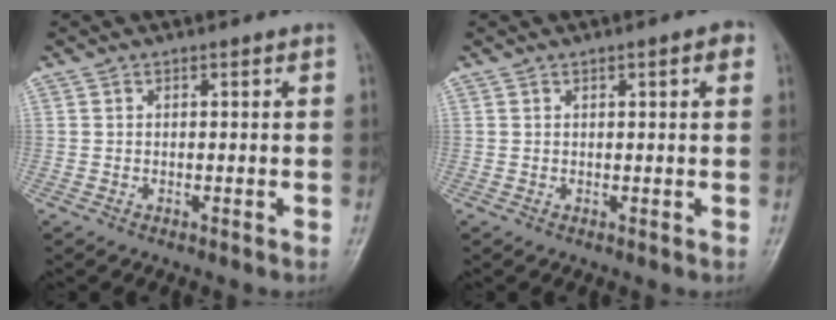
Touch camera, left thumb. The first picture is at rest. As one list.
[{"total": 2.6, "force": [1.1, 0.7, 2.3], "torque": [-0.027, 0.003, 0.011]}]